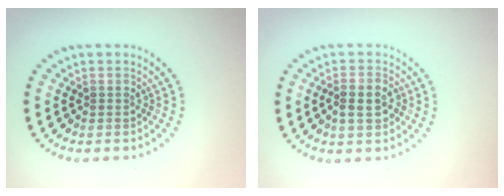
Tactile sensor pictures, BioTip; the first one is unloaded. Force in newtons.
{"total": 2.8, "press": 2.7, "slide": 0.7}